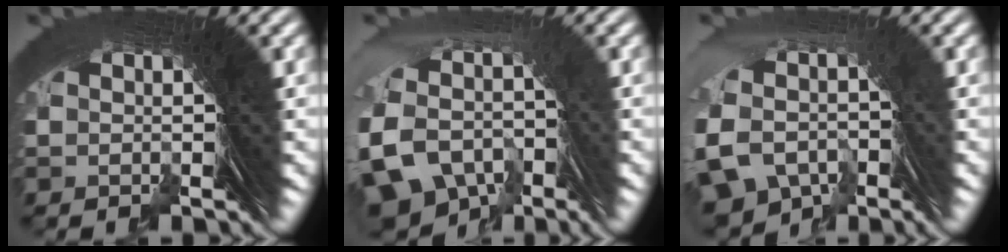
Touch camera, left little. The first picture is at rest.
{"total": 8.7, "force": [-3.8, 6.9, 3.7], "torque": [-0.099, -0.048, -0.048]}
{"total": 6.5, "force": [-3.3, 5.2, 2.0], "torque": [-0.054, -0.027, -0.046]}